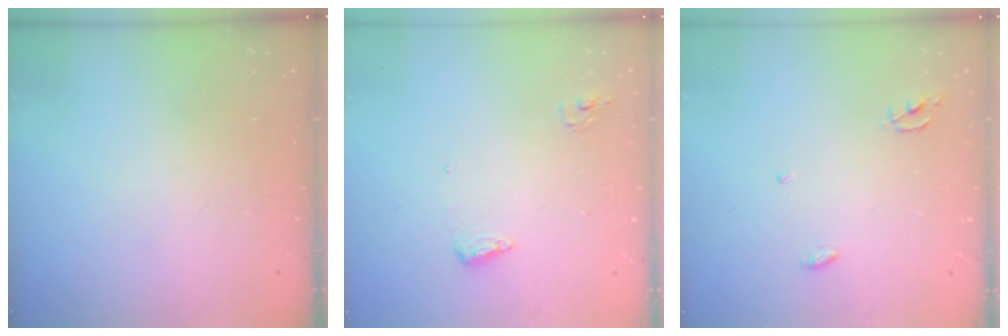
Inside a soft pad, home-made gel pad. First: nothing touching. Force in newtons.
{"total": 6.3, "press": 6.1, "slide": 1.6}
{"total": 3.1, "press": 3.1, "slide": 0.2}